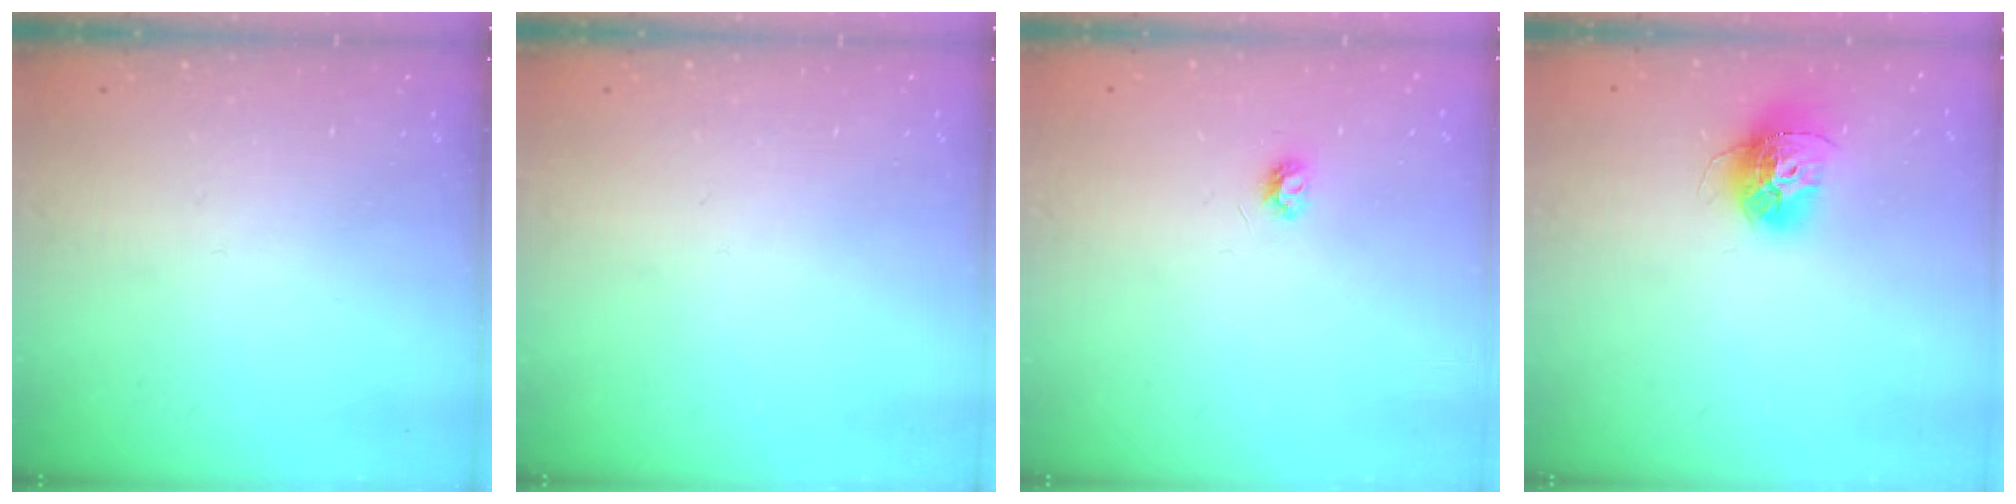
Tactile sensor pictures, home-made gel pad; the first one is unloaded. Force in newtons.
{"total": 0.0}
{"total": 4.2, "press": 4.2, "slide": 0.6}
{"total": 13.2, "press": 13.1, "slide": 1.3}